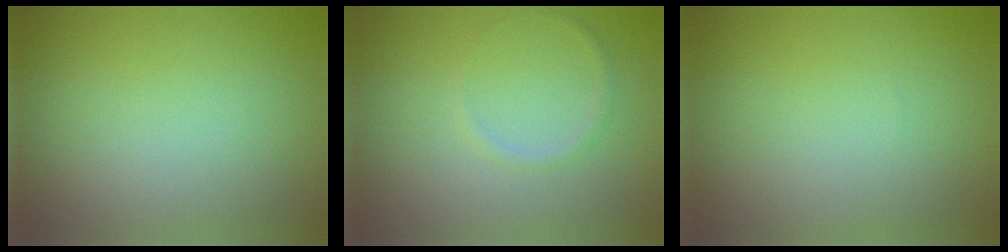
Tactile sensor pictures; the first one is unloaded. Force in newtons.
{"total": 0.8, "press": 0.8, "slide": 0.0}
{"total": 0.0}